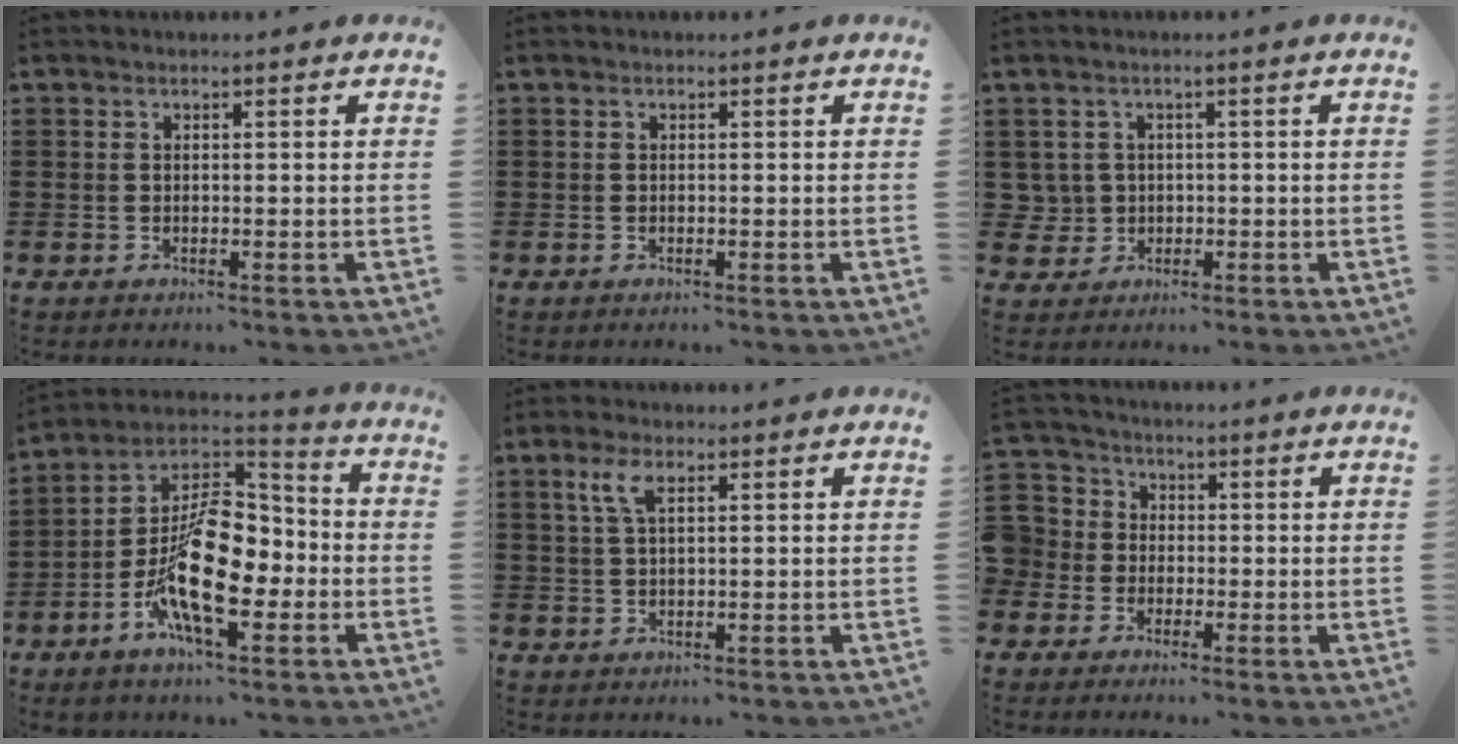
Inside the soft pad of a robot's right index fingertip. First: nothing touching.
{"total": 0.0}
{"total": 2.8, "force": [-0.2, 2.8, 0.2], "torque": [-0.019, 0.007, -0.007]}
{"total": 14.9, "force": [-5.3, 7.5, 11.8], "torque": [-0.250, 0.004, -0.101]}
{"total": 3.6, "force": [1.7, 1.2, 2.9], "torque": [-0.064, 0.007, 0.028]}
{"total": 4.8, "force": [-1.6, 4.5, 0.4], "torque": [-0.050, 0.004, -0.043]}